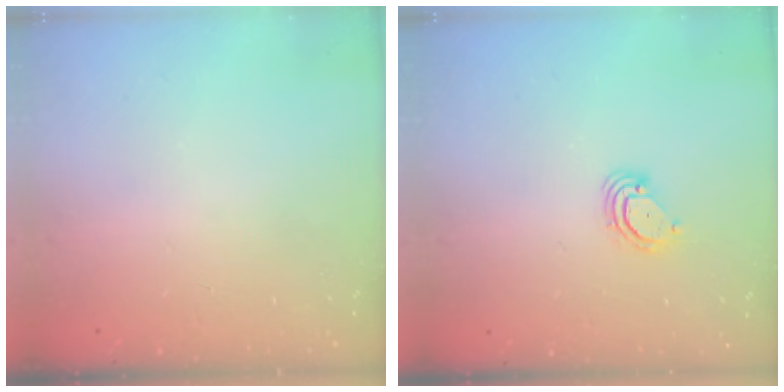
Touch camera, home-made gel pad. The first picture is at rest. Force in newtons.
{"total": 3.5, "press": 3.5, "slide": 0.3}